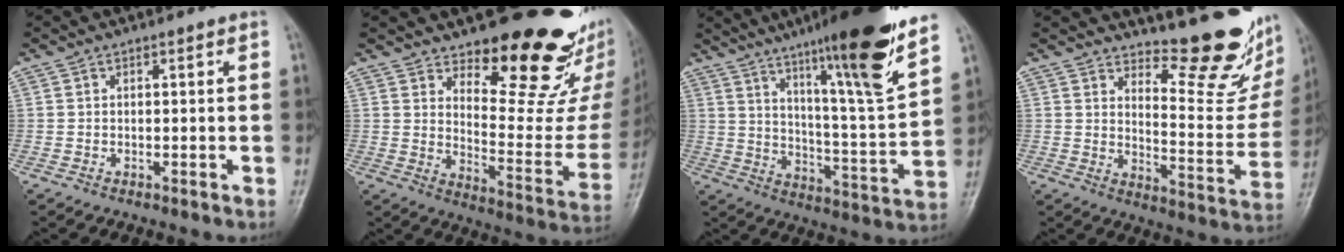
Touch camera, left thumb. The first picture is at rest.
{"total": 21.1, "force": [15.9, 7.7, 11.6], "torque": [-0.102, -0.138, 0.215]}
{"total": 21.5, "force": [14.5, 1.1, 15.9], "torque": [-0.217, -0.069, 0.228]}
{"total": 16.1, "force": [12.9, 4.4, 8.7], "torque": [-0.079, -0.122, 0.176]}